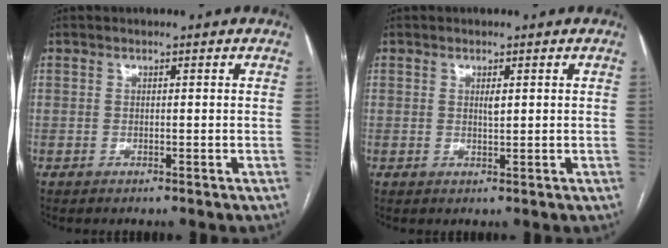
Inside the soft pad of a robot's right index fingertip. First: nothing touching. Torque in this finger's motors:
{"motor_torque": [0.16, 0.13, 0.03, 0.03]}